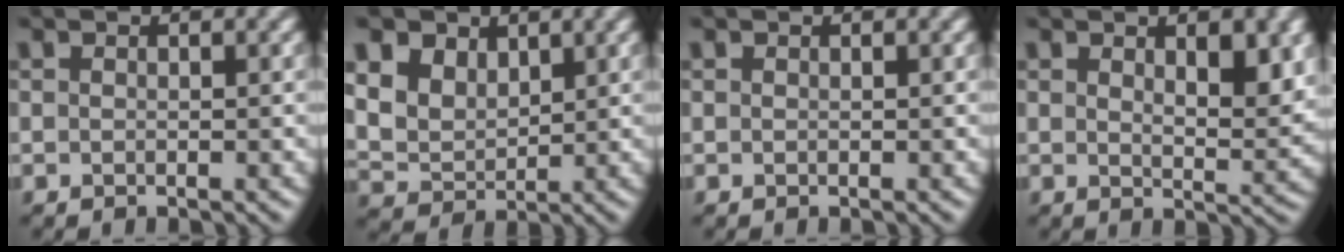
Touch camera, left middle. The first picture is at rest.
{"total": 7.3, "force": [3.8, 5.2, 3.6], "torque": [-0.112, 0.011, 0.068]}
{"total": 0.0}
{"total": 4.5, "force": [1.9, 1.7, 3.7], "torque": [-0.052, -0.006, 0.033]}